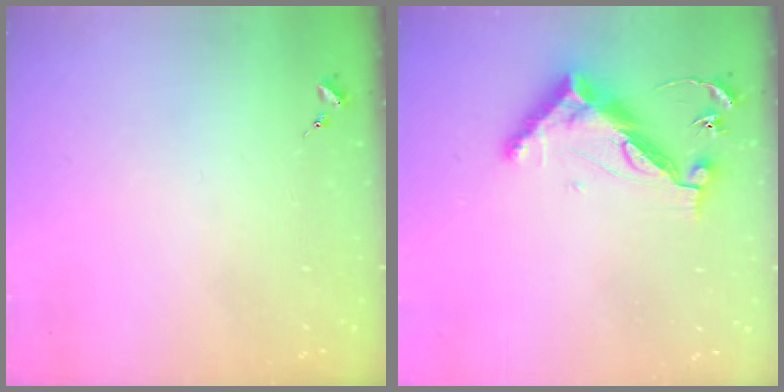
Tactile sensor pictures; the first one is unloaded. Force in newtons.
{"total": 12.7, "press": 12.7, "slide": 0.5}